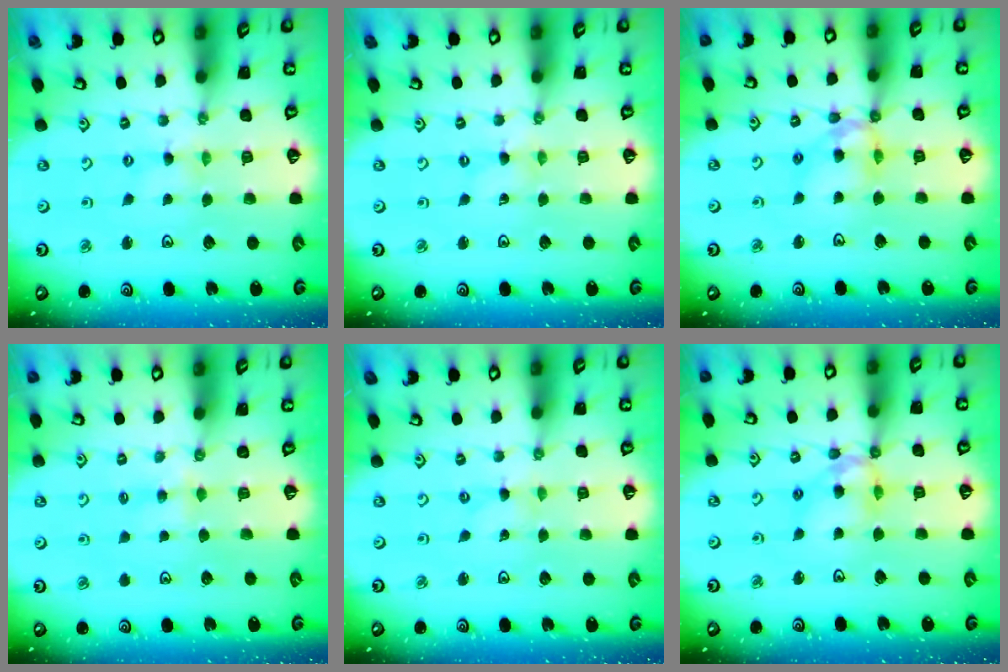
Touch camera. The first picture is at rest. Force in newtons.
{"total": 0.0}
{"total": 12.4, "press": 12.4, "slide": 1.1}
{"total": 3.0, "press": 3.0, "slide": 0.4}
{"total": 0.0}
{"total": 12.4, "press": 12.4, "slide": 1.1}